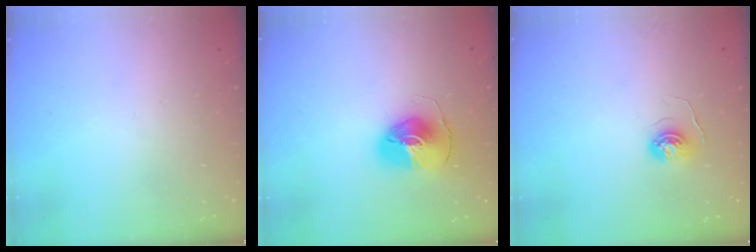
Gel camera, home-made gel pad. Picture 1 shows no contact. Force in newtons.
{"total": 8.7, "press": 8.7, "slide": 0.6}
{"total": 5.0, "press": 5.0, "slide": 0.4}